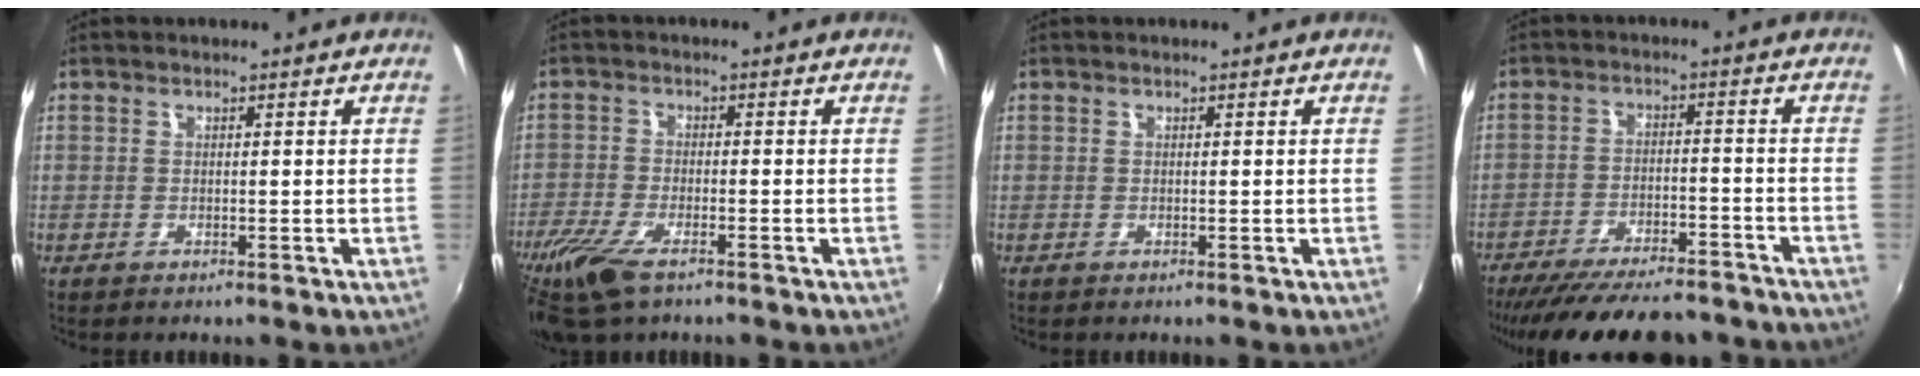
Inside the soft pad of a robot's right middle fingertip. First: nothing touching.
{"total": 11.4, "force": [-7.5, 4.2, 7.5], "torque": [-0.185, -0.039, -0.146]}
{"total": 0.0}
{"total": 20.9, "force": [-18.1, 5.5, 8.9], "torque": [-0.177, -0.018, -0.251]}